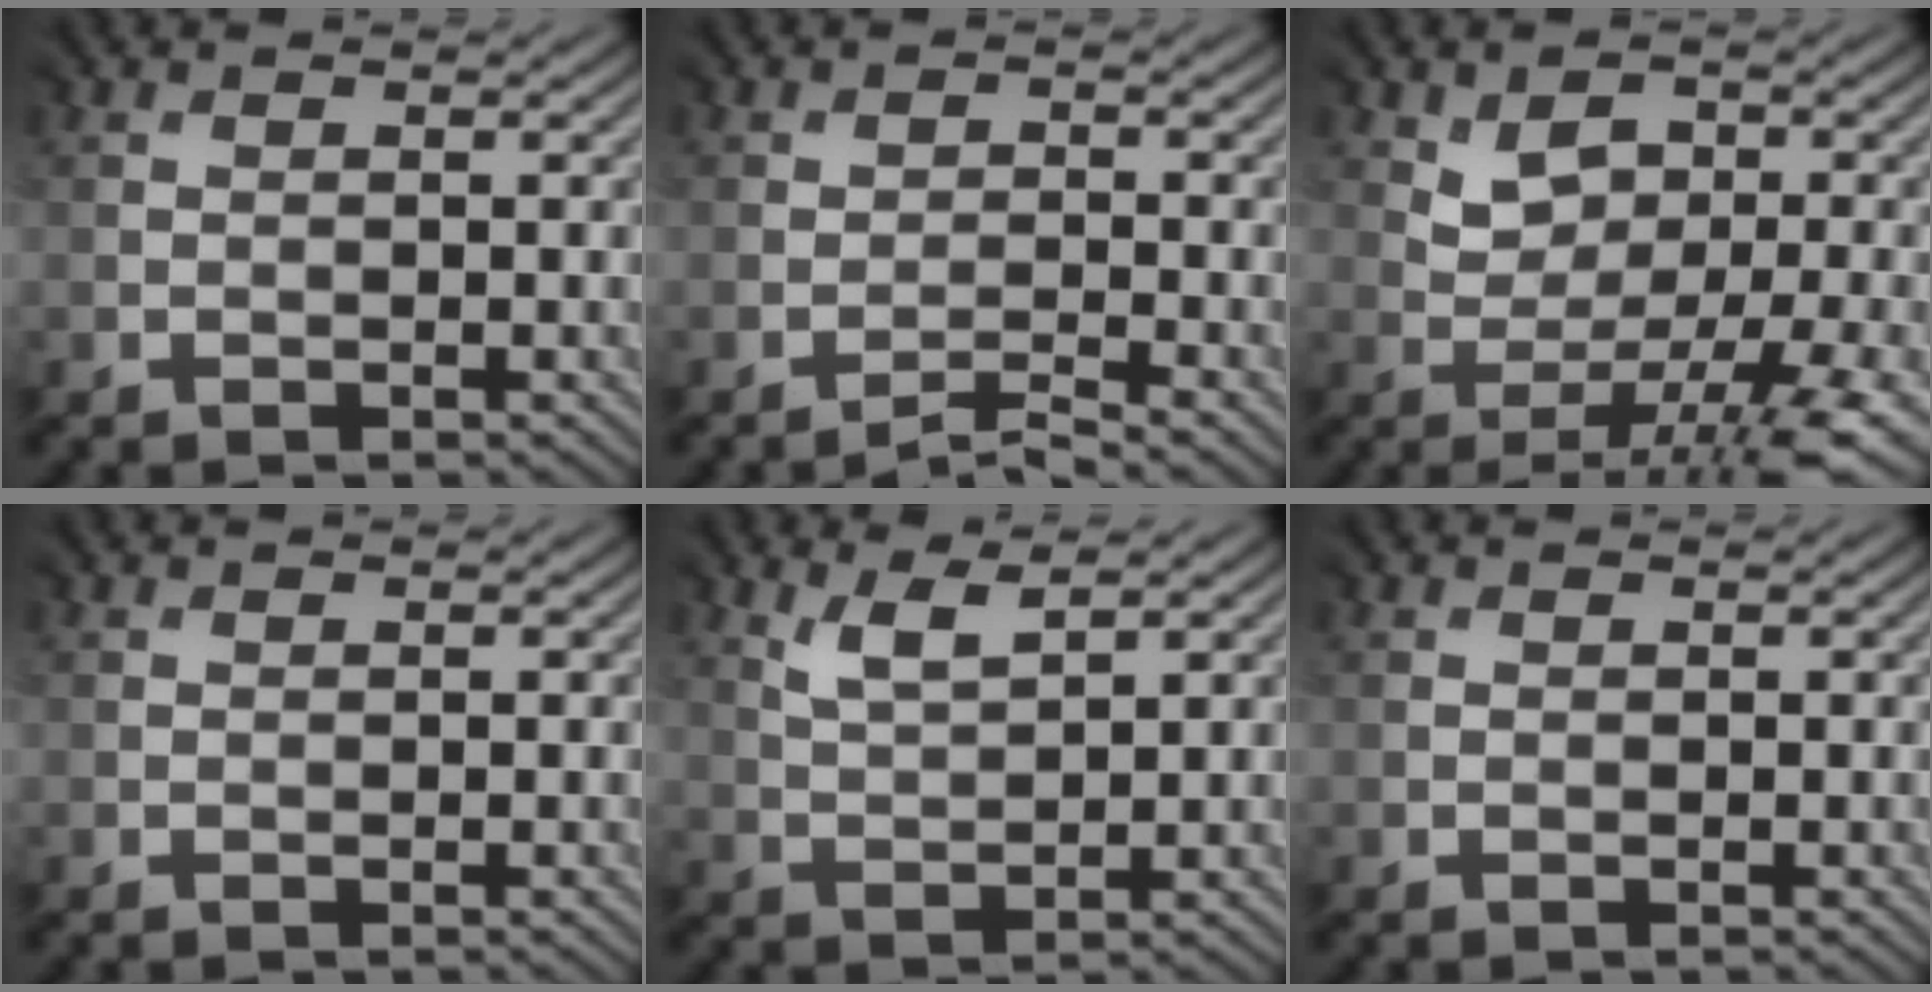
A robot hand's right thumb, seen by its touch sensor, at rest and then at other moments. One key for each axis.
{"total": 1.9, "fx": -1.8, "fy": -0.5, "fz": -0.3, "tx": 0.013, "ty": 0.002, "tz": -0.038}
{"total": 7.2, "fx": -0.3, "fy": 3.6, "fz": 6.3, "tx": -0.089, "ty": -0.002, "tz": 0.000}
{"total": 0.0}
{"total": 3.4, "fx": 3.1, "fy": 0.7, "fz": 1.2, "tx": -0.035, "ty": 0.003, "tz": 0.065}
{"total": 0.0}